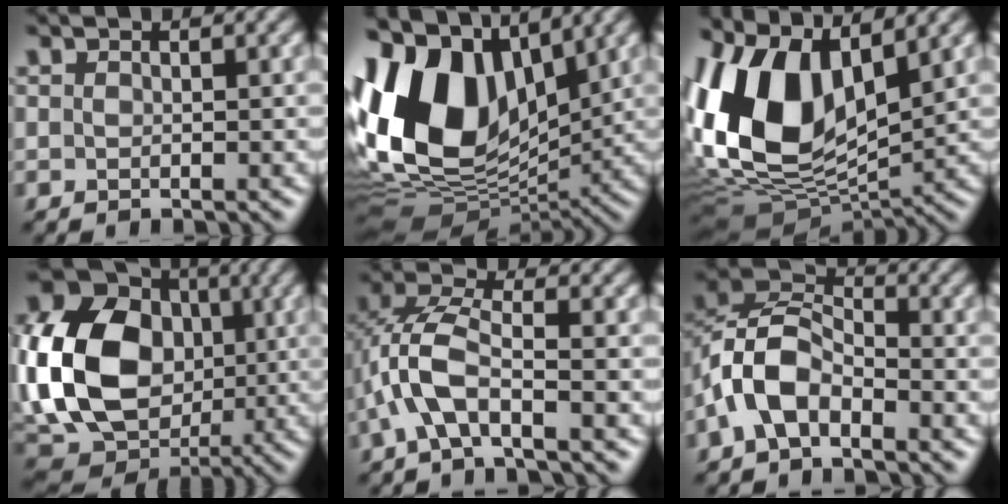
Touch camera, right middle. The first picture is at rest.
{"total": 15.7, "force": [3.2, 10.1, 11.6], "torque": [-0.254, 0.030, 0.044]}
{"total": 13.0, "force": [3.4, 7.4, 10.2], "torque": [-0.221, 0.001, 0.054]}
{"total": 15.4, "force": [0.5, 12.3, 9.3], "torque": [-0.203, 0.010, 0.005]}
{"total": 5.1, "force": [-1.9, 2.0, 4.3], "torque": [-0.101, 0.016, -0.046]}
{"total": 5.7, "force": [-2.7, 3.2, 3.9], "torque": [-0.078, 0.015, -0.061]}